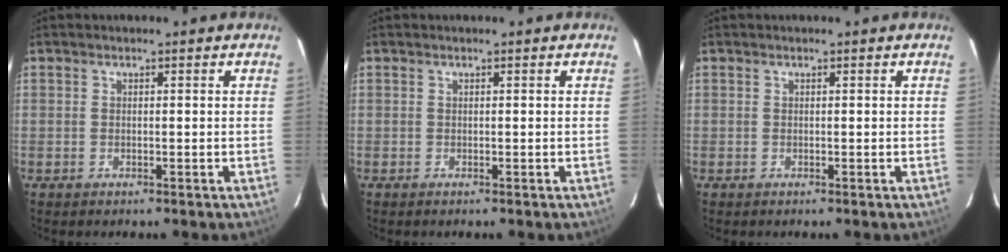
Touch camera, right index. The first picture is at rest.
{"total": 0.0}
{"total": 0.0}